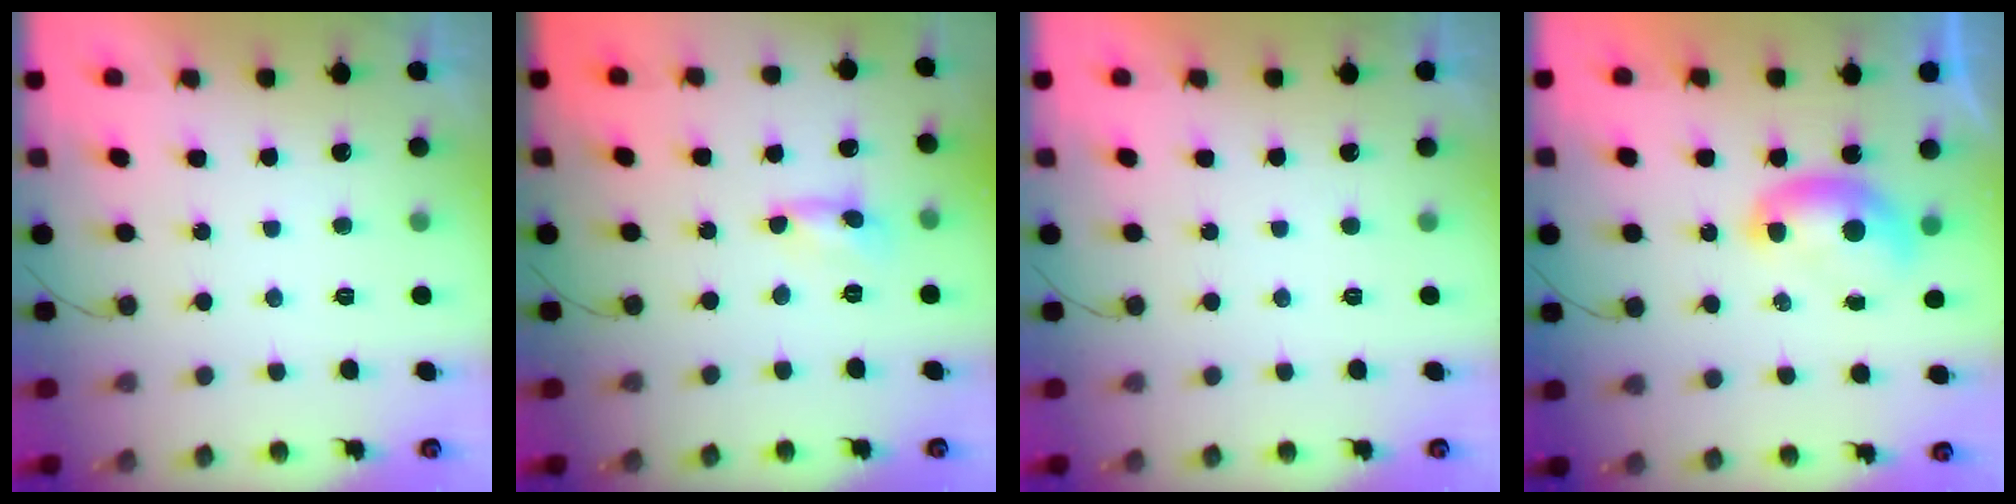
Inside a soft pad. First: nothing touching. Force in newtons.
{"total": 0.8, "press": 0.7, "slide": 0.1}
{"total": 0.0}
{"total": 7.2, "press": 7.2, "slide": 0.1}